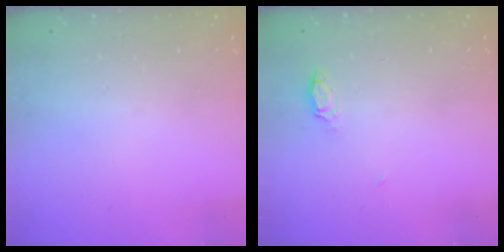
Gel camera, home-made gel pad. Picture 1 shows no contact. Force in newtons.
{"total": 3.6, "press": 3.6, "slide": 0.5}